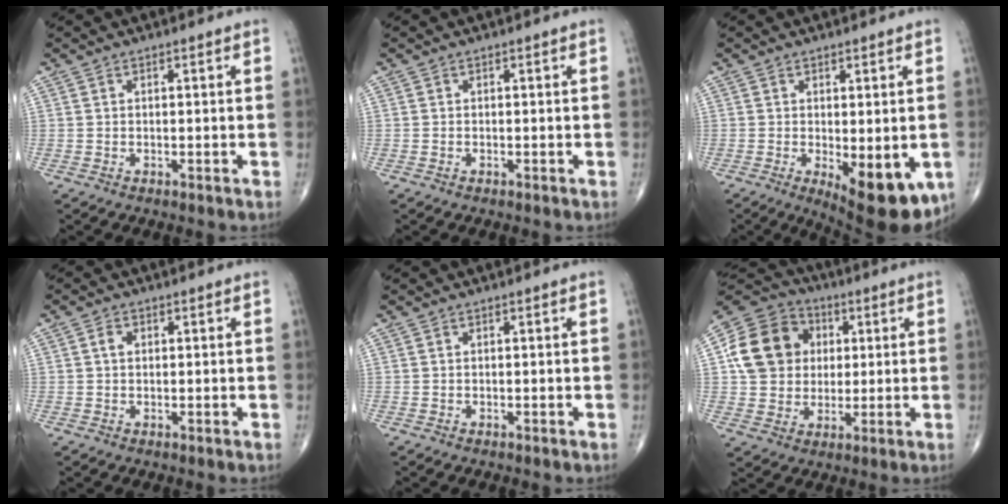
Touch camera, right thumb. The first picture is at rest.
{"total": 0.0}
{"total": 12.1, "force": [-3.7, 4.8, 10.5], "torque": [-0.123, -0.022, -0.039]}
{"total": 1.7, "force": [0.4, 1.2, 1.1], "torque": [-0.014, 0.004, 0.005]}
{"total": 0.0}
{"total": 15.4, "force": [2.7, 13.1, 7.5], "torque": [-0.122, 0.014, 0.046]}